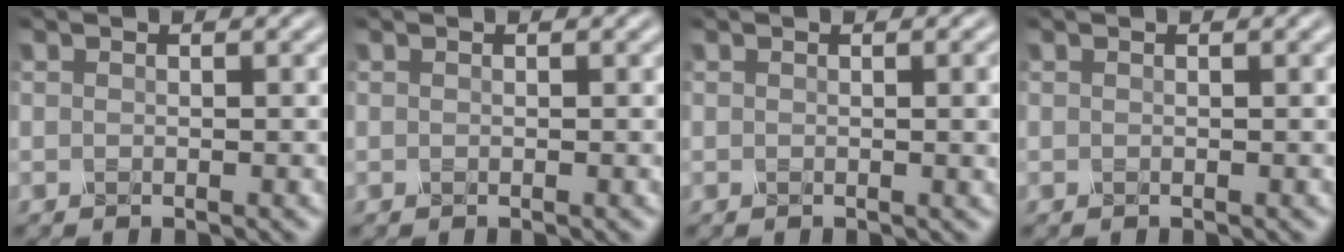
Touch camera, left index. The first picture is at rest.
{"total": 0.0}
{"total": 2.5, "force": [0.2, 0.7, 2.4], "torque": [-0.021, 0.003, -0.002]}
{"total": 0.0}